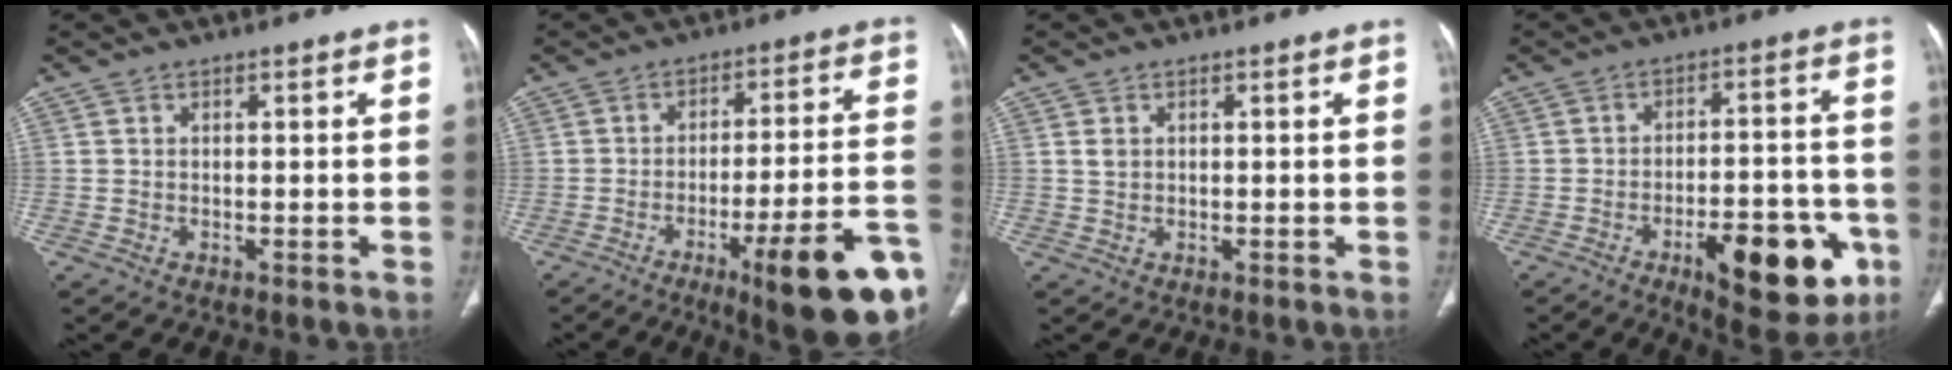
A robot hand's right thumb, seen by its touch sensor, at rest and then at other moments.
{"total": 20.5, "force": [-9.8, 3.5, 17.7], "torque": [-0.180, 0.045, -0.132]}
{"total": 1.4, "force": [0.4, 1.0, 0.8], "torque": [-0.012, -0.001, 0.012]}
{"total": 18.4, "force": [-7.9, 7.4, 14.9], "torque": [-0.159, 0.036, -0.098]}